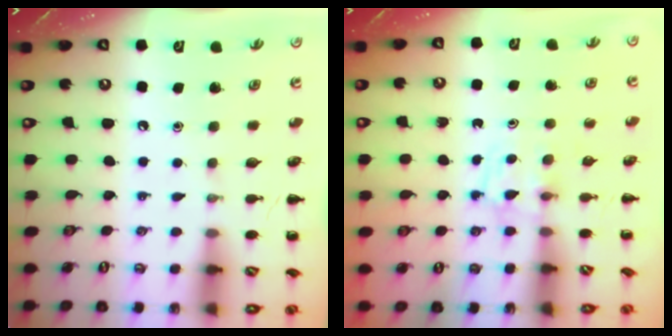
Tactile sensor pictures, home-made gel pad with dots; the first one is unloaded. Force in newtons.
{"total": 2.8, "press": 2.5, "slide": 1.4}